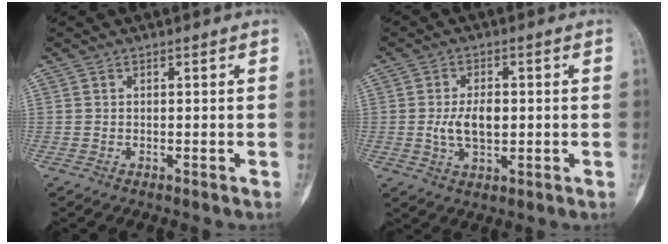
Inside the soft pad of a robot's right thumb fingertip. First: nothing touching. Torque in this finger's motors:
{"motor_torque": [1.15, 1.03, 0.48, -0.59, 0.22]}